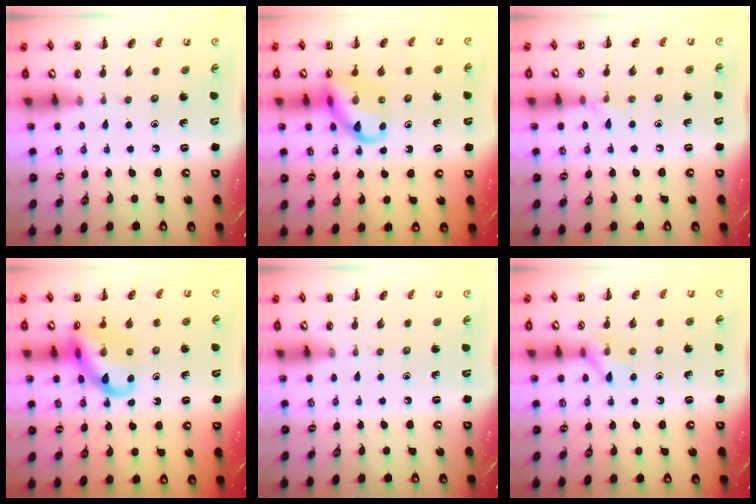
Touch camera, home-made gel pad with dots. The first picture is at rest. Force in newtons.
{"total": 11.8, "press": 11.7, "slide": 1.6}
{"total": 4.6, "press": 4.4, "slide": 1.5}
{"total": 14.2, "press": 14.0, "slide": 2.3}
{"total": 0.0}
{"total": 7.2, "press": 7.2, "slide": 0.1}